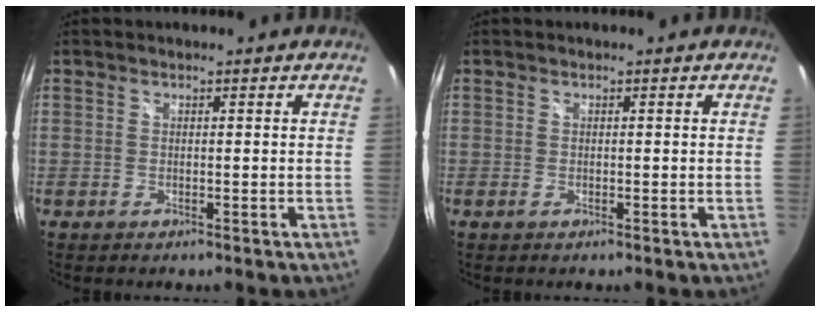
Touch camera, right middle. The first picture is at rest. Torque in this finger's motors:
{"motor_torque": [0.35, 0.36, 0.03, 0.01]}